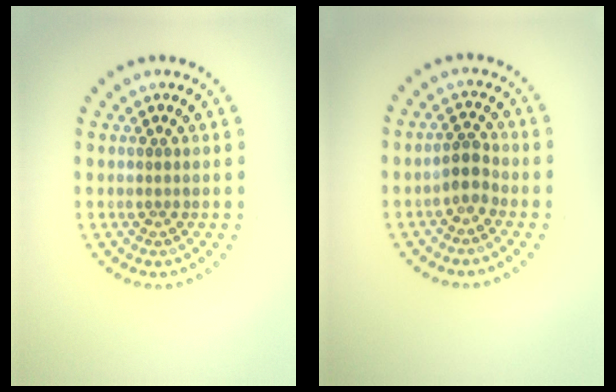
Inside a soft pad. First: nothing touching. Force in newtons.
{"total": 1.9, "press": 1.5, "slide": 1.1}